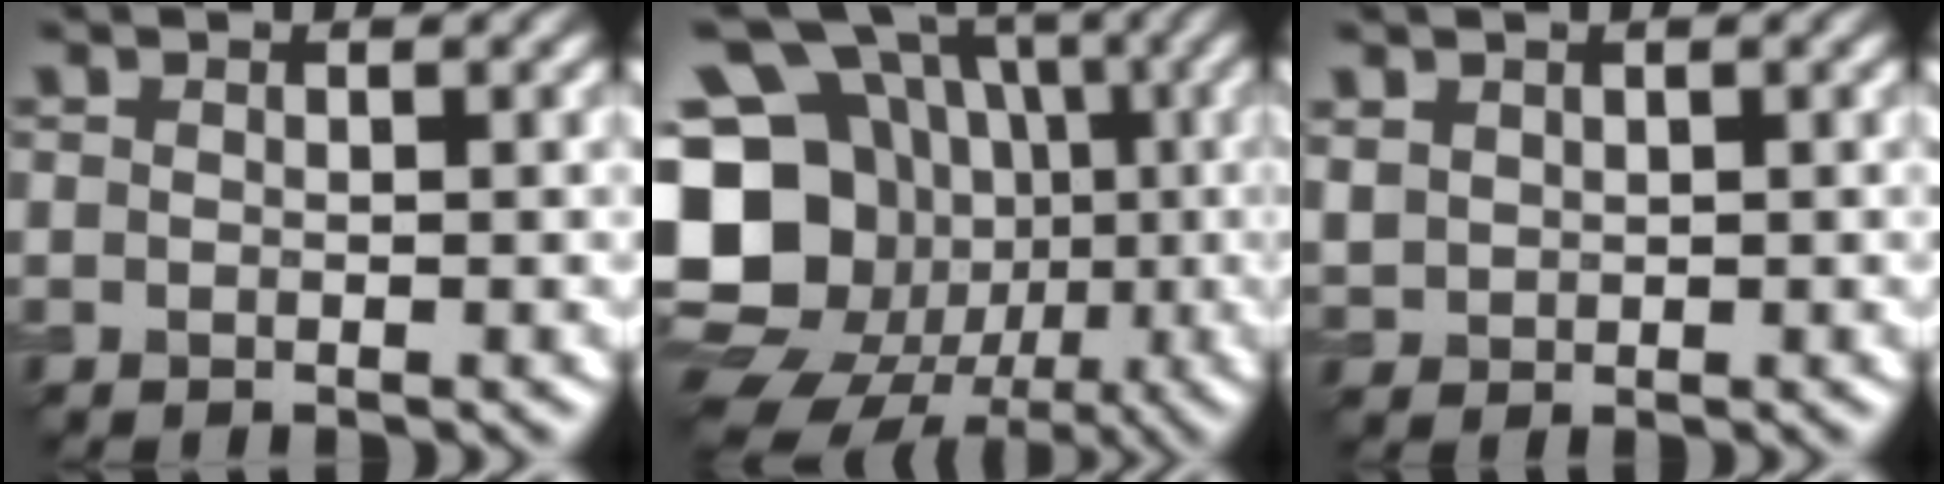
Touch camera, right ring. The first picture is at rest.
{"total": 22.0, "force": [-4.4, 19.6, 9.0], "torque": [-0.168, -0.002, -0.097]}
{"total": 1.0, "force": [0.8, 0.6, -0.4], "torque": [0.002, 0.008, 0.028]}